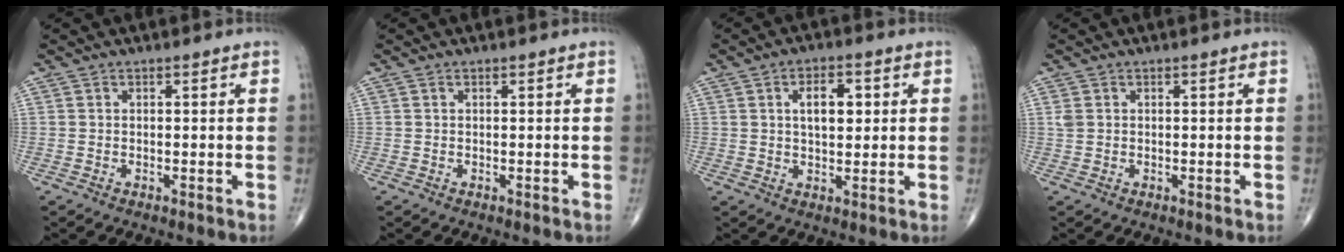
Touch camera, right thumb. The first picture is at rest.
{"total": 0.0}
{"total": 6.6, "force": [1.6, 3.5, 5.3], "torque": [-0.067, -0.001, 0.026]}
{"total": 1.2, "force": [0.3, 0.9, 0.7], "torque": [-0.018, 0.004, 0.010]}